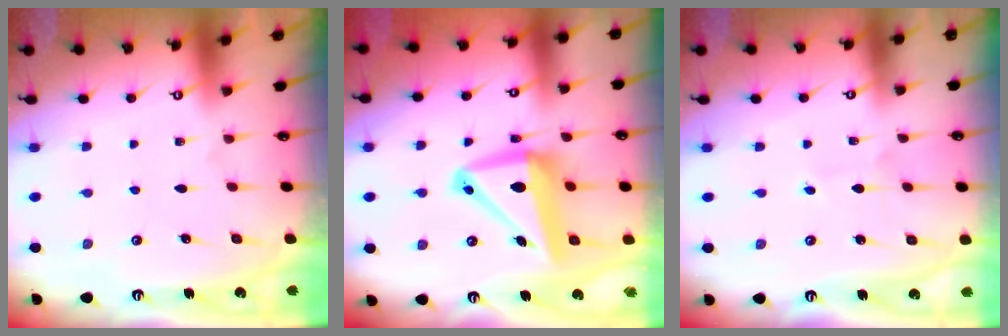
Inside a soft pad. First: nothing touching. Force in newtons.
{"total": 13.7, "press": 13.5, "slide": 2.4}
{"total": 1.6, "press": 1.6, "slide": 0.1}